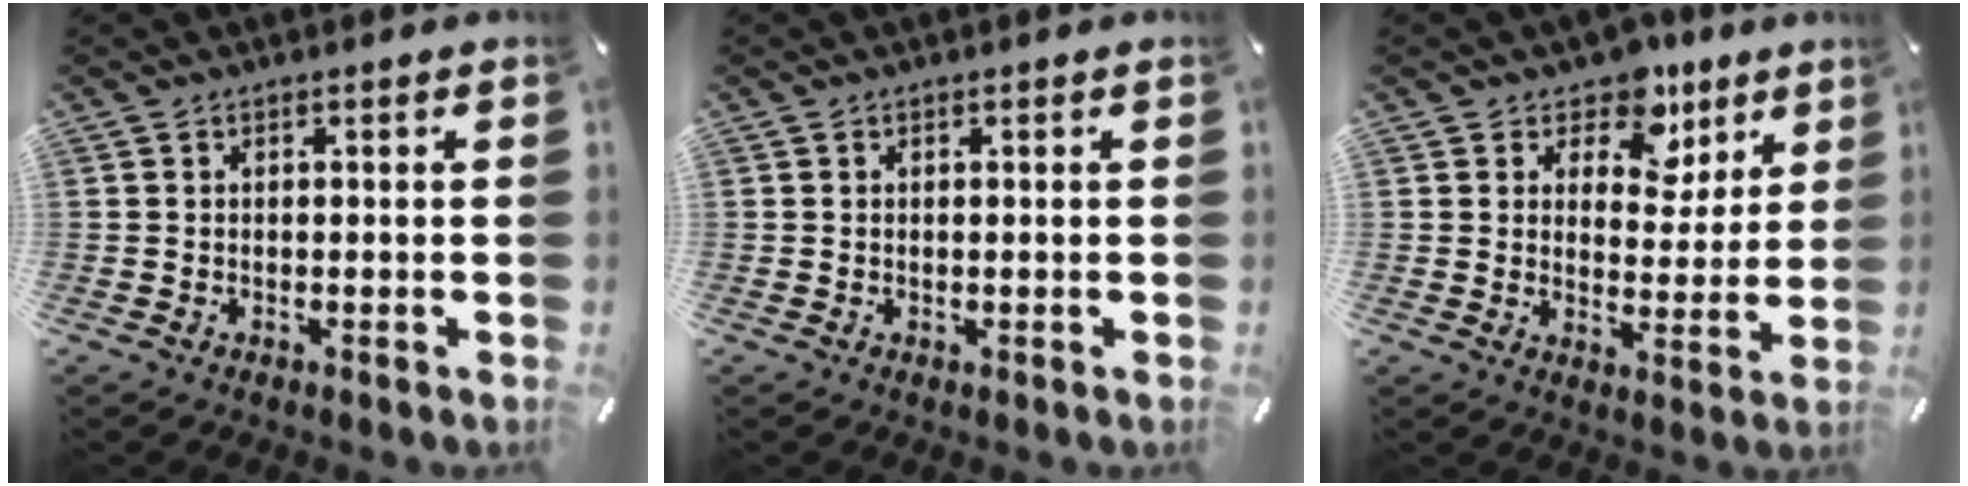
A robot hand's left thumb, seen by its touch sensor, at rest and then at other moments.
{"total": 0.0}
{"total": 9.2, "force": [6.1, 6.2, 3.1], "torque": [-0.040, -0.047, 0.103]}